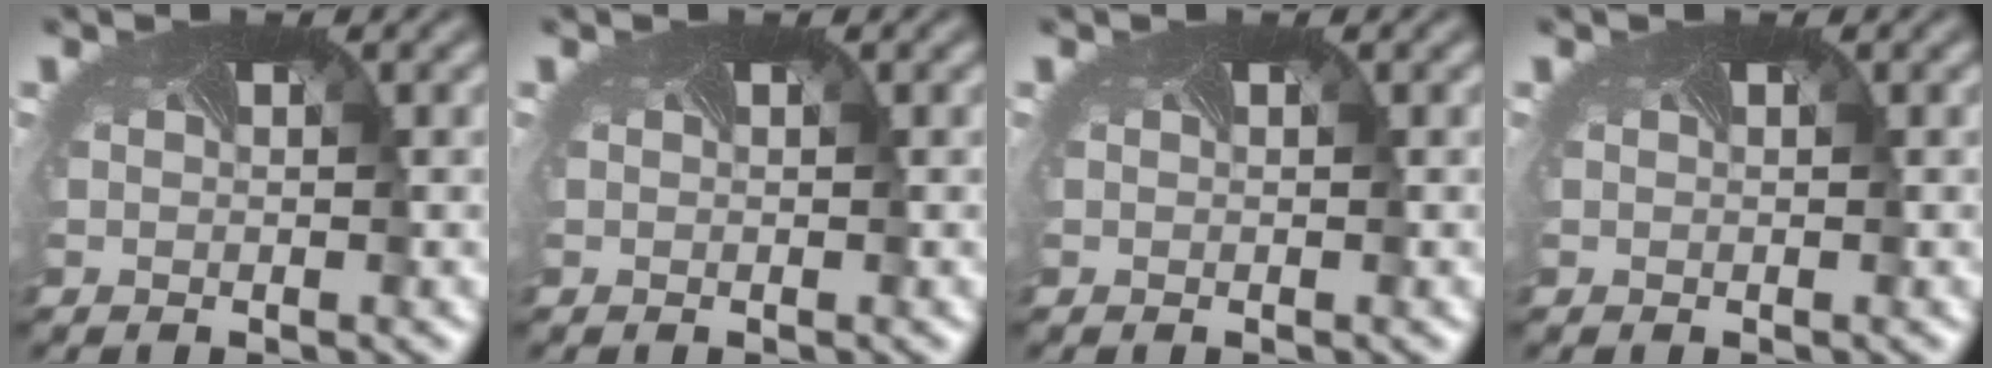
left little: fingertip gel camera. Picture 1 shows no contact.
{"total": 0.0}
{"total": 0.0}
{"total": 0.0}